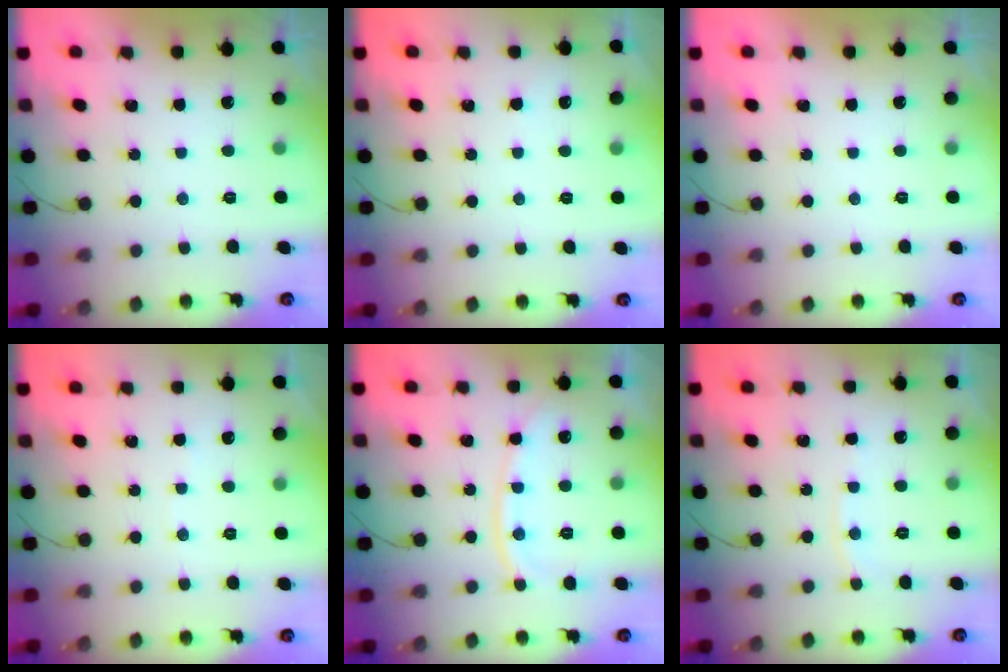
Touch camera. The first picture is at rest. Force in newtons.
{"total": 1.7, "press": 1.7, "slide": 0.3}
{"total": 0.0}
{"total": 1.8, "press": 1.7, "slide": 0.2}
{"total": 12.2, "press": 12.1, "slide": 1.5}
{"total": 3.0, "press": 2.9, "slide": 0.4}